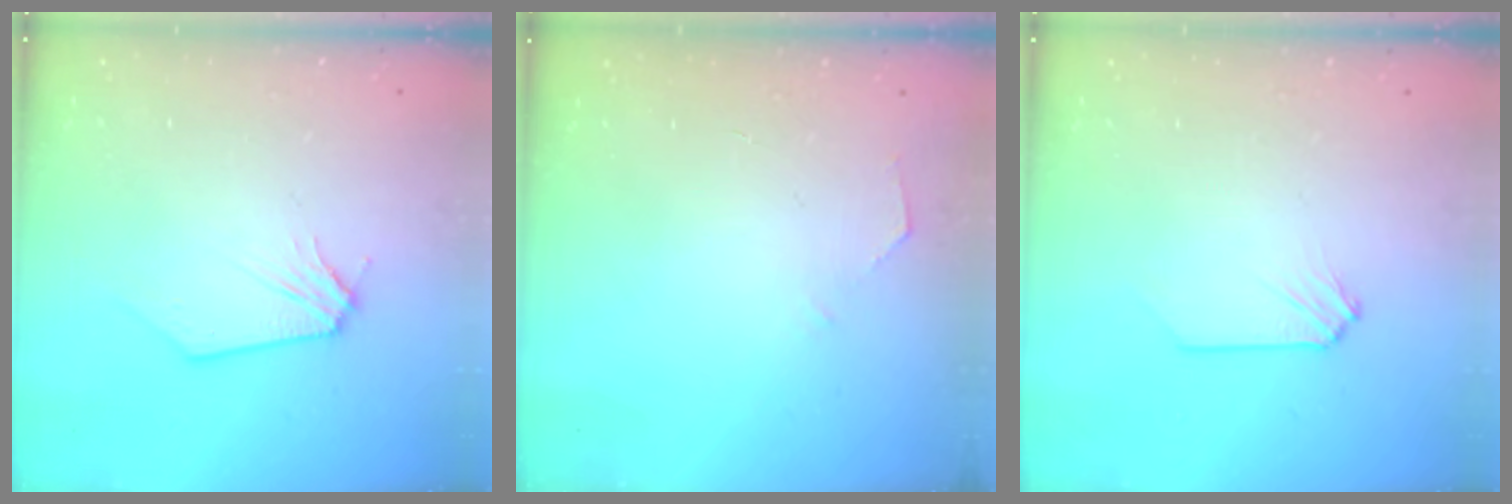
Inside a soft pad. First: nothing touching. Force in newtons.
{"total": 2.2, "press": 2.2, "slide": 0.3}
{"total": 0.0}